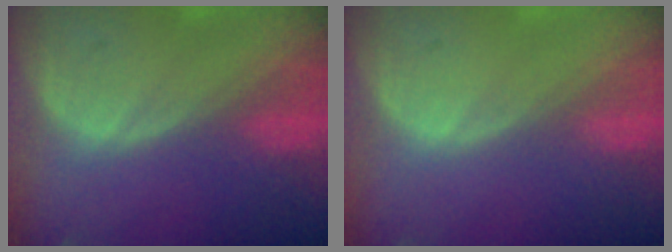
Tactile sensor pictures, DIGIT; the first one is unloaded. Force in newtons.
{"total": 0.0}